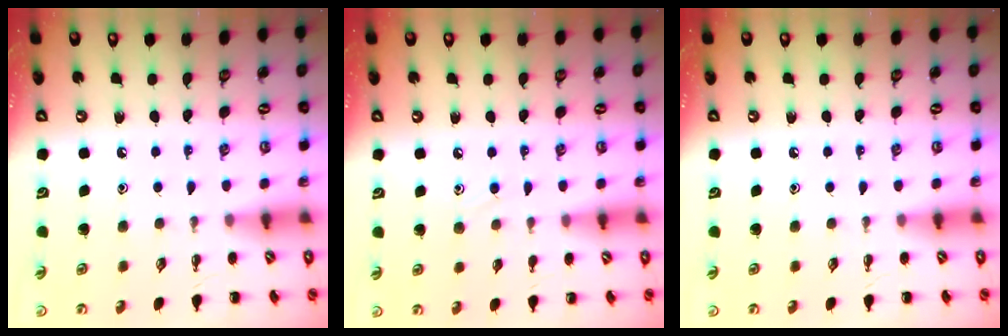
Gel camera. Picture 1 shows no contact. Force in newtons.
{"total": 5.1, "press": 4.7, "slide": 1.8}
{"total": 0.0}